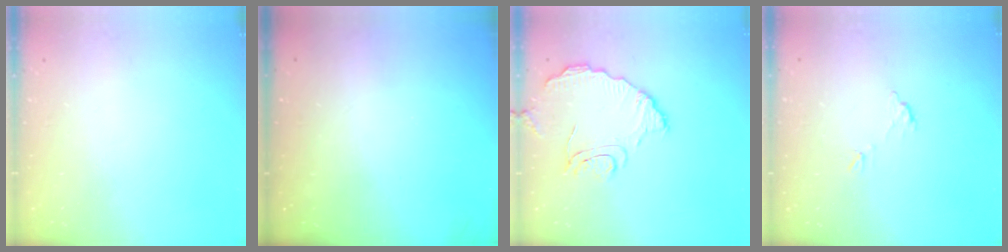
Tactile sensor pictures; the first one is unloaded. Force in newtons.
{"total": 3.0, "press": 3.0, "slide": 0.1}
{"total": 10.5, "press": 10.5, "slide": 0.5}
{"total": 4.5, "press": 4.5, "slide": 0.2}